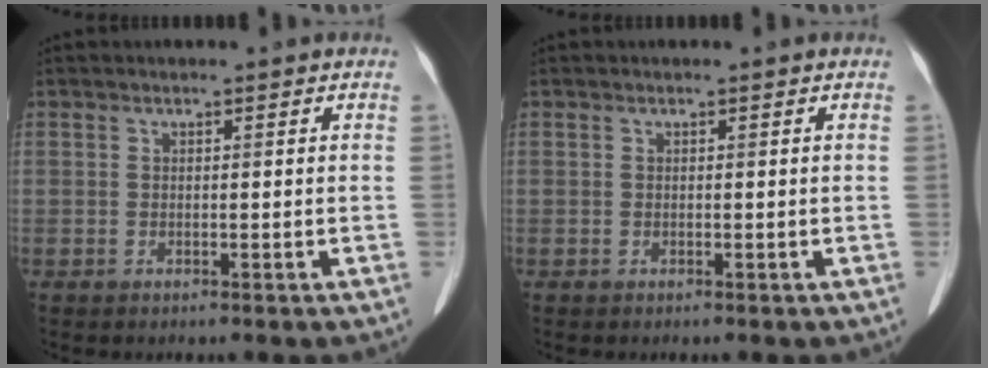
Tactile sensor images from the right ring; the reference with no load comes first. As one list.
[{"total": 0.0}]